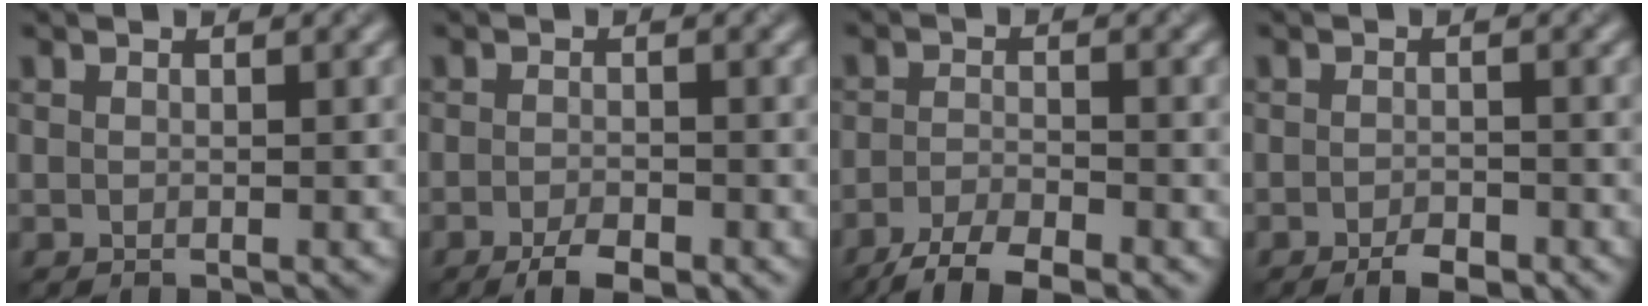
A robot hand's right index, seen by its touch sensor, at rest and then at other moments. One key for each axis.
{"total": 3.4, "fx": -2.0, "fy": 1.2, "fz": 2.5, "tx": -0.043, "ty": -0.004, "tz": -0.035}
{"total": 5.1, "fx": -3.9, "fy": 1.3, "fz": 3.1, "tx": -0.056, "ty": -0.008, "tz": -0.074}
{"total": 2.3, "fx": -1.5, "fy": 0.8, "fz": 1.6, "tx": -0.025, "ty": -0.002, "tz": -0.026}